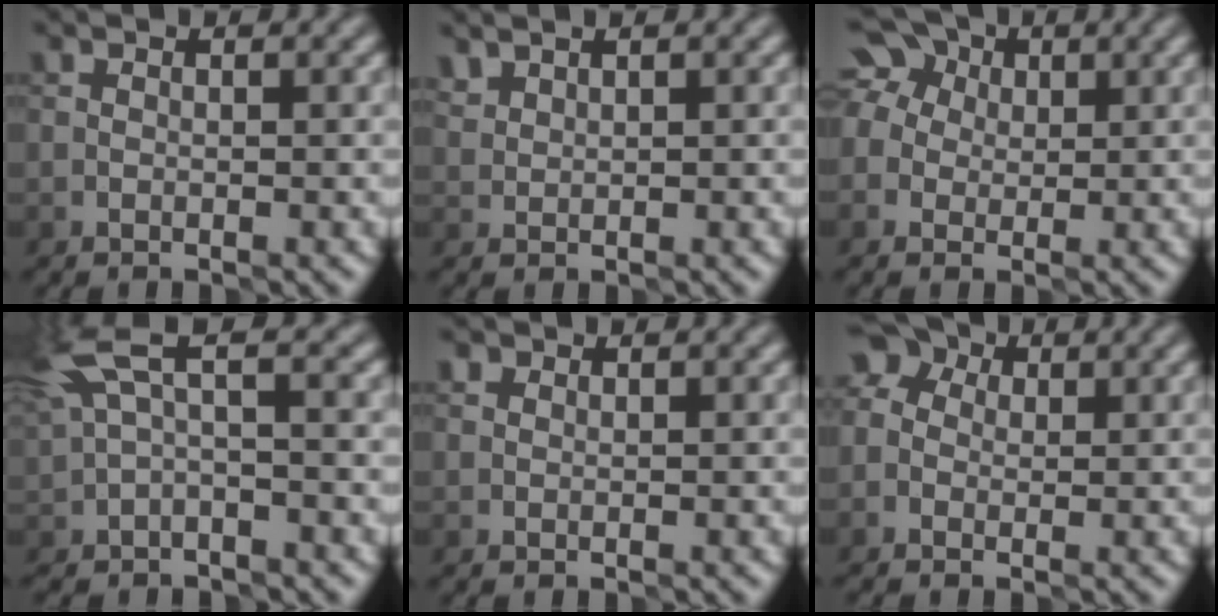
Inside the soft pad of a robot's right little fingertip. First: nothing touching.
{"total": 1.2, "force": [1.1, 0.5, 0.0], "torque": [-0.003, 0.003, 0.028]}
{"total": 7.6, "force": [2.8, 6.0, 3.6], "torque": [-0.064, 0.040, 0.020]}
{"total": 4.1, "force": [1.8, 1.2, 3.5], "torque": [-0.077, 0.011, 0.031]}
{"total": 1.1, "force": [0.7, 0.7, 0.4], "torque": [-0.005, -0.002, -0.001]}
{"total": 5.3, "force": [1.4, 4.2, 2.9], "torque": [-0.048, 0.028, -0.011]}